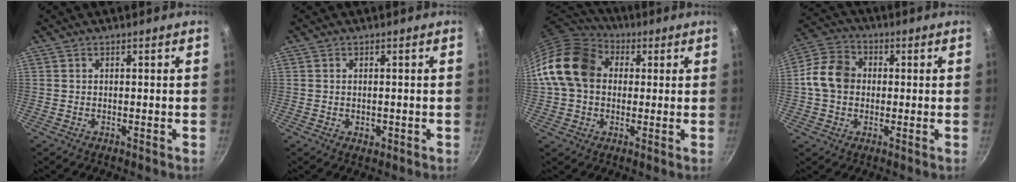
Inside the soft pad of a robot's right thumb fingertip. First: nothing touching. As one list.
[{"total": 1.6, "force": [-0.3, 1.2, 1.1], "torque": [-0.013, -0.002, -0.004]}, {"total": 15.2, "force": [2.0, 11.9, 9.2], "torque": [-0.147, 0.029, 0.021]}, {"total": 9.5, "force": [0.1, 7.8, 5.5], "torque": [-0.078, 0.018, -0.017]}]